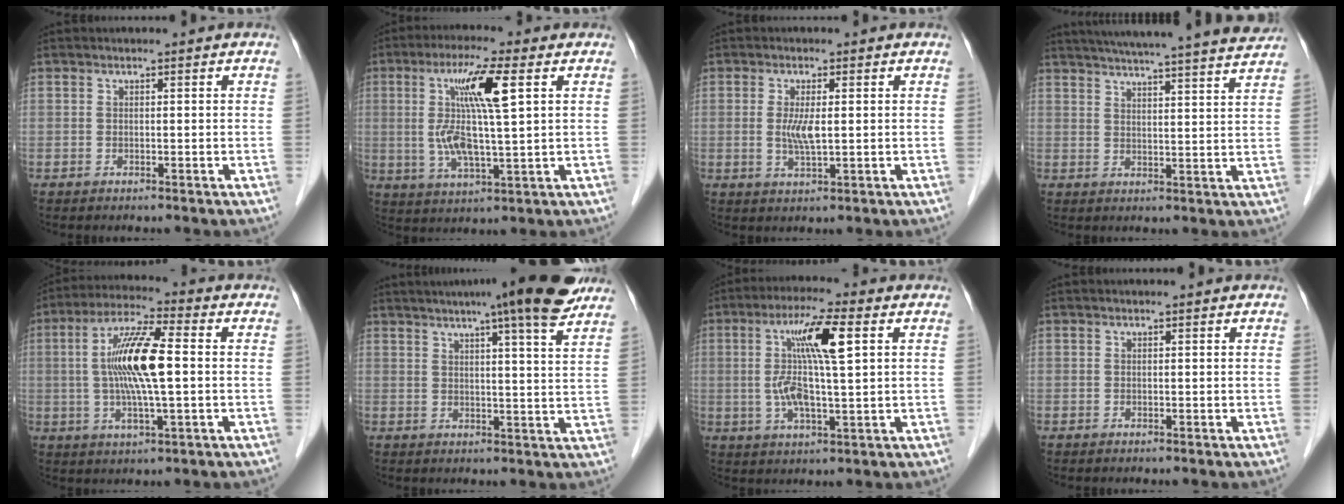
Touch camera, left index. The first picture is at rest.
{"total": 11.1, "force": [2.8, 0.4, 10.8], "torque": [-0.219, 0.001, 0.048]}
{"total": 3.5, "force": [0.3, 0.7, 3.4], "torque": [-0.076, -0.007, 0.005]}
{"total": 22.9, "force": [20.9, -0.3, 9.3], "torque": [-0.148, -0.013, 0.268]}
{"total": 11.8, "force": [0.4, 1.4, 11.7], "torque": [-0.234, 0.005, 0.003]}
{"total": 13.4, "force": [10.5, -0.1, 8.4], "torque": [-0.124, 0.007, 0.123]}
{"total": 10.6, "force": [2.4, 0.7, 10.3], "torque": [-0.206, 0.006, 0.041]}
{"total": 0.0}